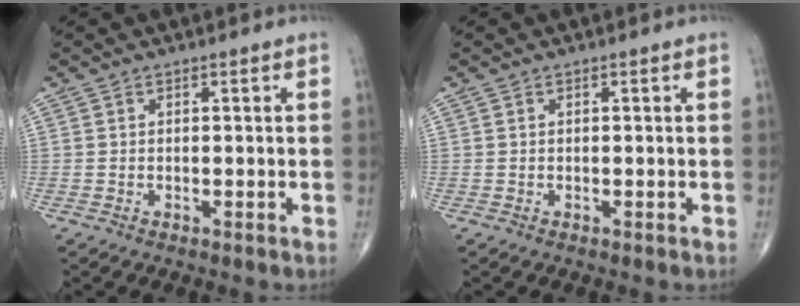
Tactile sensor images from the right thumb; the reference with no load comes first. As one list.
[{"total": 0.0}]